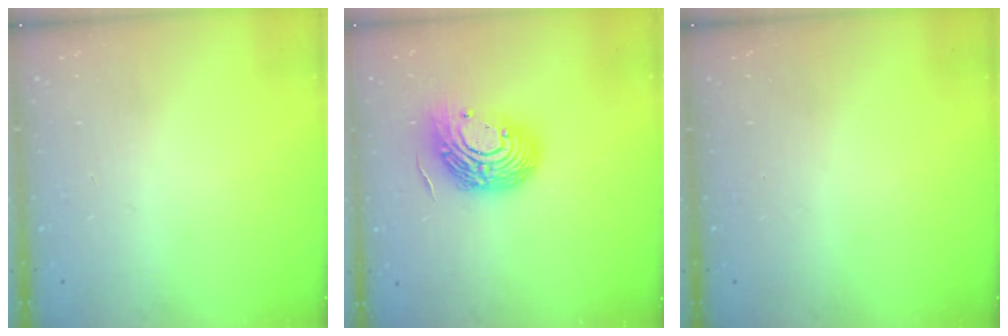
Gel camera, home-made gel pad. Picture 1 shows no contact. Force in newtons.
{"total": 15.4, "press": 15.3, "slide": 1.4}
{"total": 0.0}